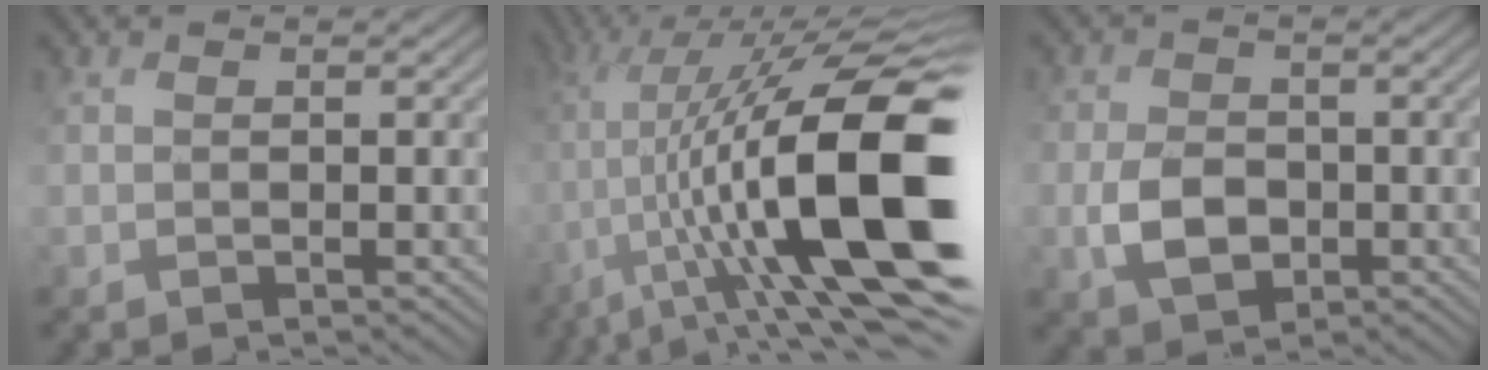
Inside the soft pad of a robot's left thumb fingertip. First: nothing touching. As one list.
[{"total": 19.9, "force": [-3.6, 7.7, 18.0], "torque": [-0.342, 0.004, -0.070]}, {"total": 4.7, "force": [-1.3, 3.6, 2.7], "torque": [-0.062, -0.008, -0.027]}]